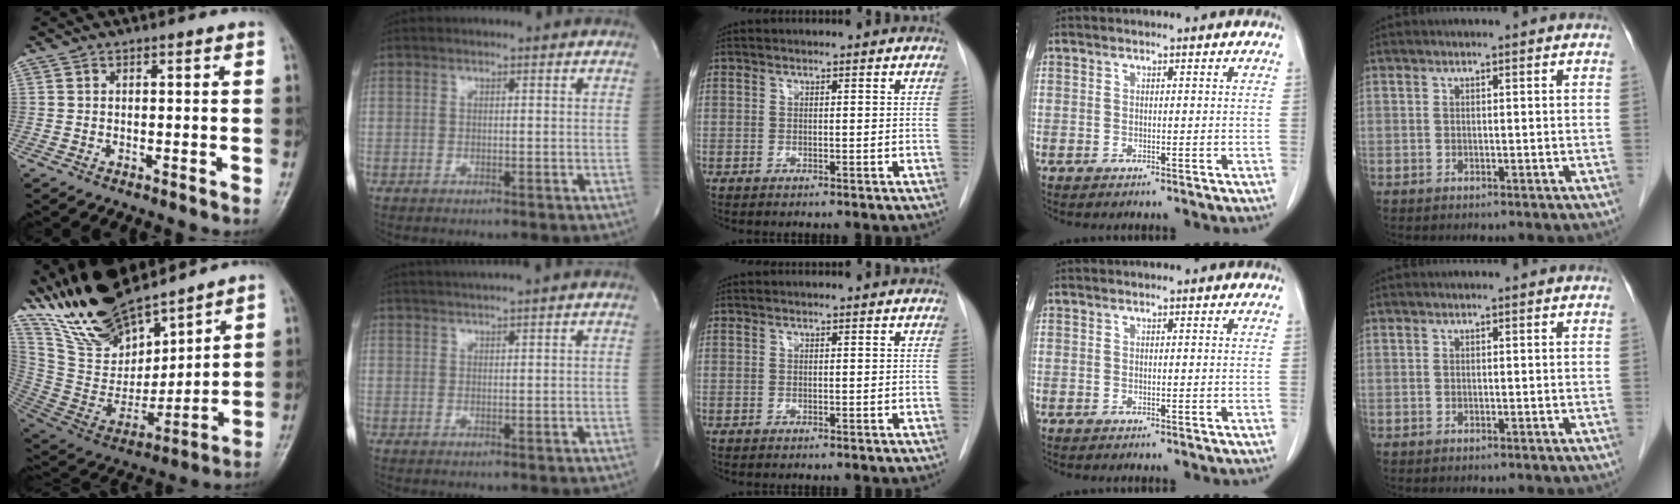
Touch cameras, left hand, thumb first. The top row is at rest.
{"thumb": {"total": 20.7, "force": [17.1, 7.5, 9.0], "torque": [-0.125, -0.087, 0.329]}, "index": {"total": 2.7, "force": [2.3, -1.1, 0.9], "torque": [-0.011, 0.006, 0.046]}}